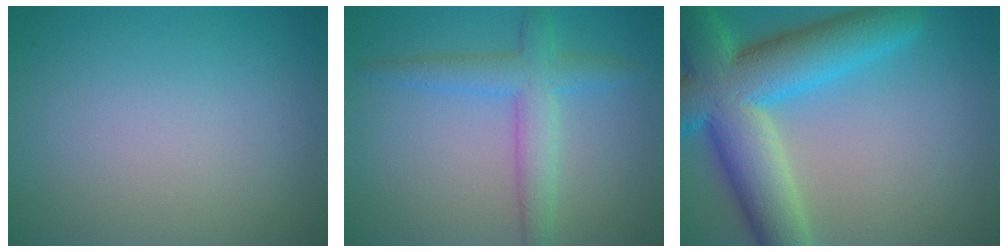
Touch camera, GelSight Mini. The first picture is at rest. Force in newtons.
{"total": 3.9, "press": 3.9, "slide": 0.0}
{"total": 10.9, "press": 10.9, "slide": 0.6}